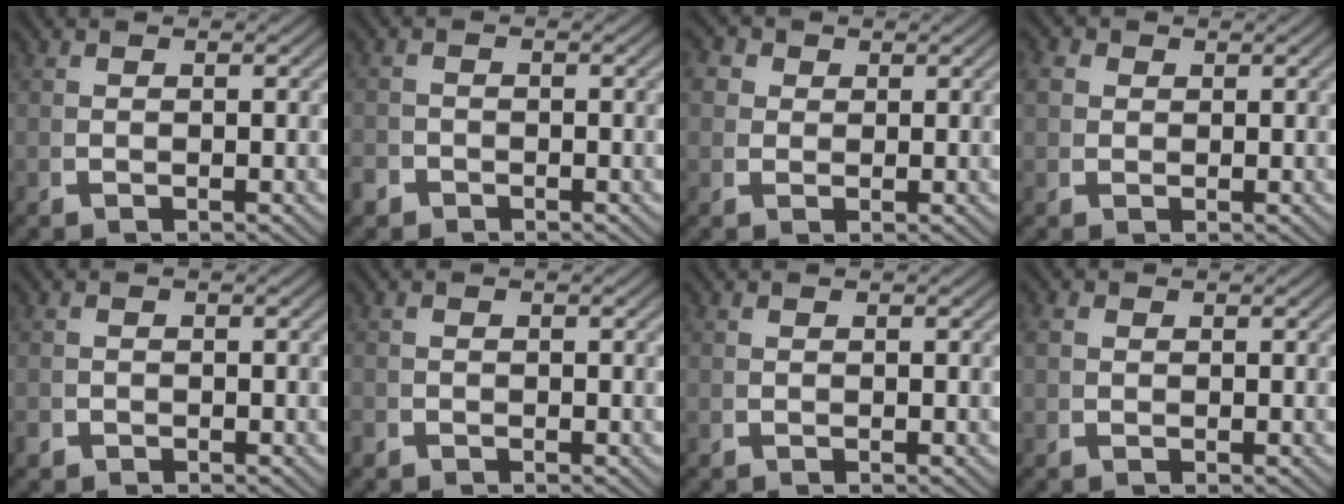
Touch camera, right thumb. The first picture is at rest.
{"total": 1.5, "force": [-1.3, 0.7, -0.2], "torque": [0.005, -0.008, -0.023]}
{"total": 3.9, "force": [1.4, 3.3, 1.5], "torque": [-0.041, -0.005, 0.024]}
{"total": 2.3, "force": [0.9, 1.9, 0.8], "torque": [-0.025, -0.007, 0.021]}
{"total": 0.9, "force": [-0.7, 0.5, -0.1], "torque": [0.002, -0.006, -0.013]}
{"total": 0.6, "force": [-0.6, 0.2, -0.2], "torque": [0.005, -0.005, -0.011]}
{"total": 0.0}
{"total": 1.1, "force": [0.3, 1.0, 0.4], "torque": [-0.014, -0.009, 0.010]}